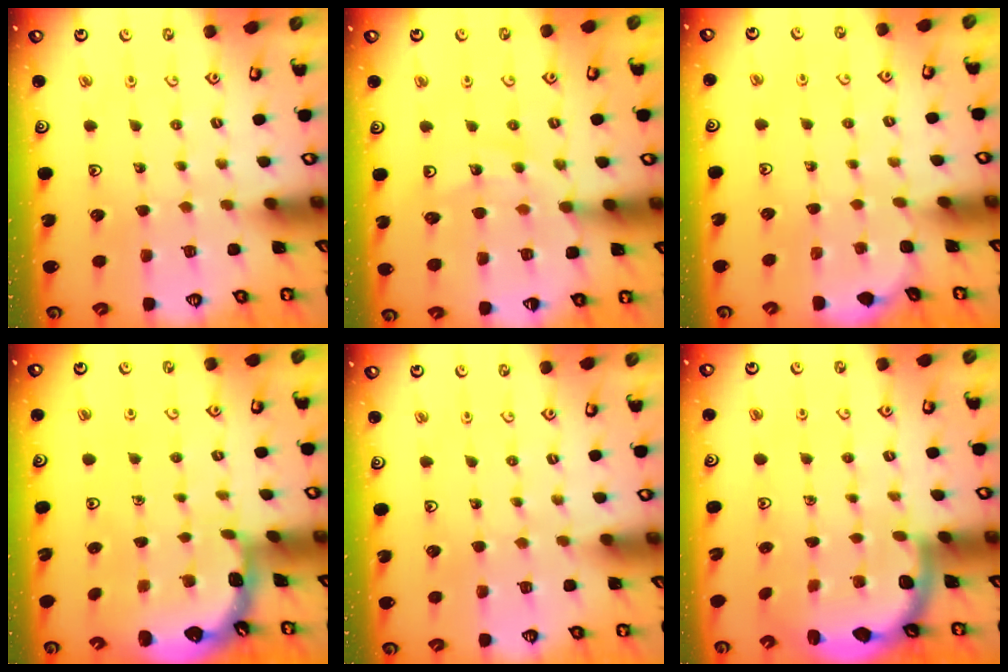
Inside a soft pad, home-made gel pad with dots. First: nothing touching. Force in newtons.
{"total": 12.9, "press": 12.4, "slide": 3.4}
{"total": 2.1, "press": 2.1, "slide": 0.2}
{"total": 1.4, "press": 1.4, "slide": 0.1}
{"total": 0.0}
{"total": 2.6, "press": 2.5, "slide": 0.7}